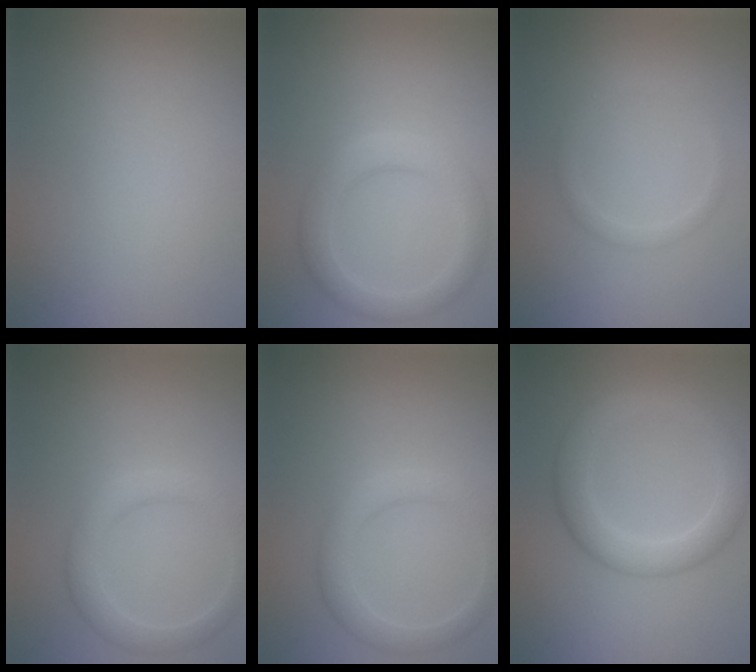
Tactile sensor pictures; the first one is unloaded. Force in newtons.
{"total": 3.4, "press": 3.4, "slide": 0.2}
{"total": 1.1, "press": 1.1, "slide": 0.0}
{"total": 2.8, "press": 2.8, "slide": 0.1}
{"total": 2.8, "press": 2.8, "slide": 0.1}
{"total": 4.2, "press": 4.2, "slide": 0.4}